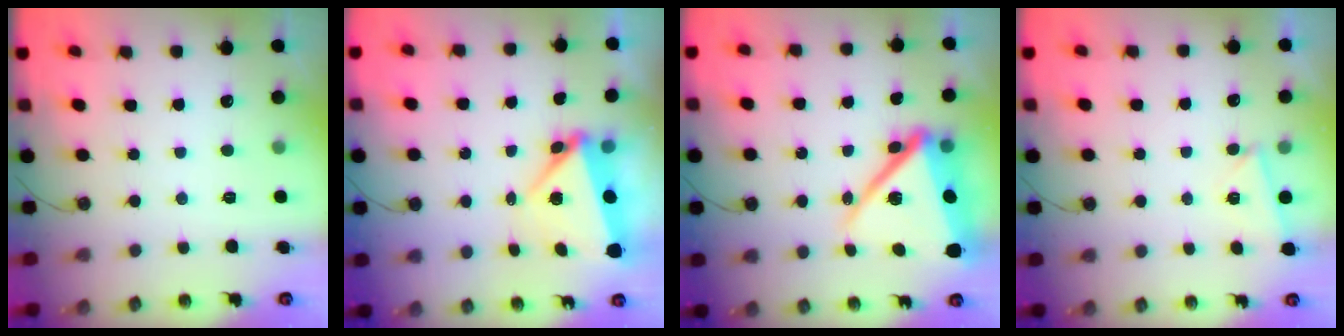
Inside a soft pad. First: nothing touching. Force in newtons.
{"total": 5.5, "press": 5.2, "slide": 1.9}
{"total": 18.6, "press": 18.5, "slide": 1.8}
{"total": 3.4, "press": 2.4, "slide": 2.4}